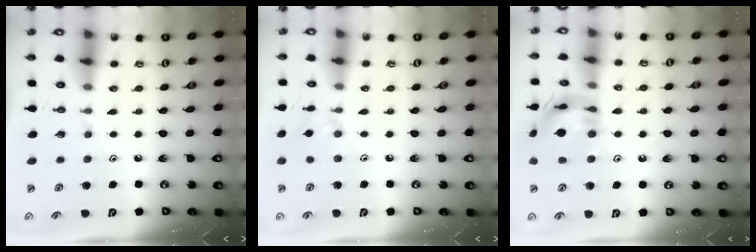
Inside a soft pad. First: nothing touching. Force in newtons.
{"total": 2.3, "press": 2.3, "slide": 0.4}
{"total": 13.4, "press": 13.3, "slide": 1.5}